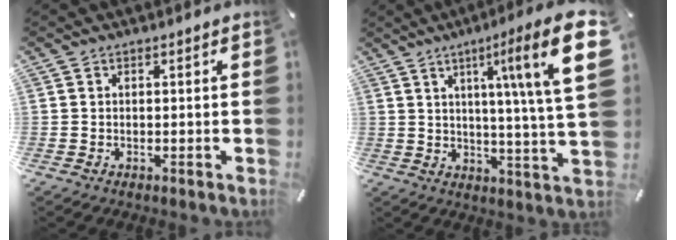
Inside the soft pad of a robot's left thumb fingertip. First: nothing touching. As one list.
[{"total": 19.5, "force": [7.5, 1.5, 17.9], "torque": [-0.264, -0.045, 0.090]}]